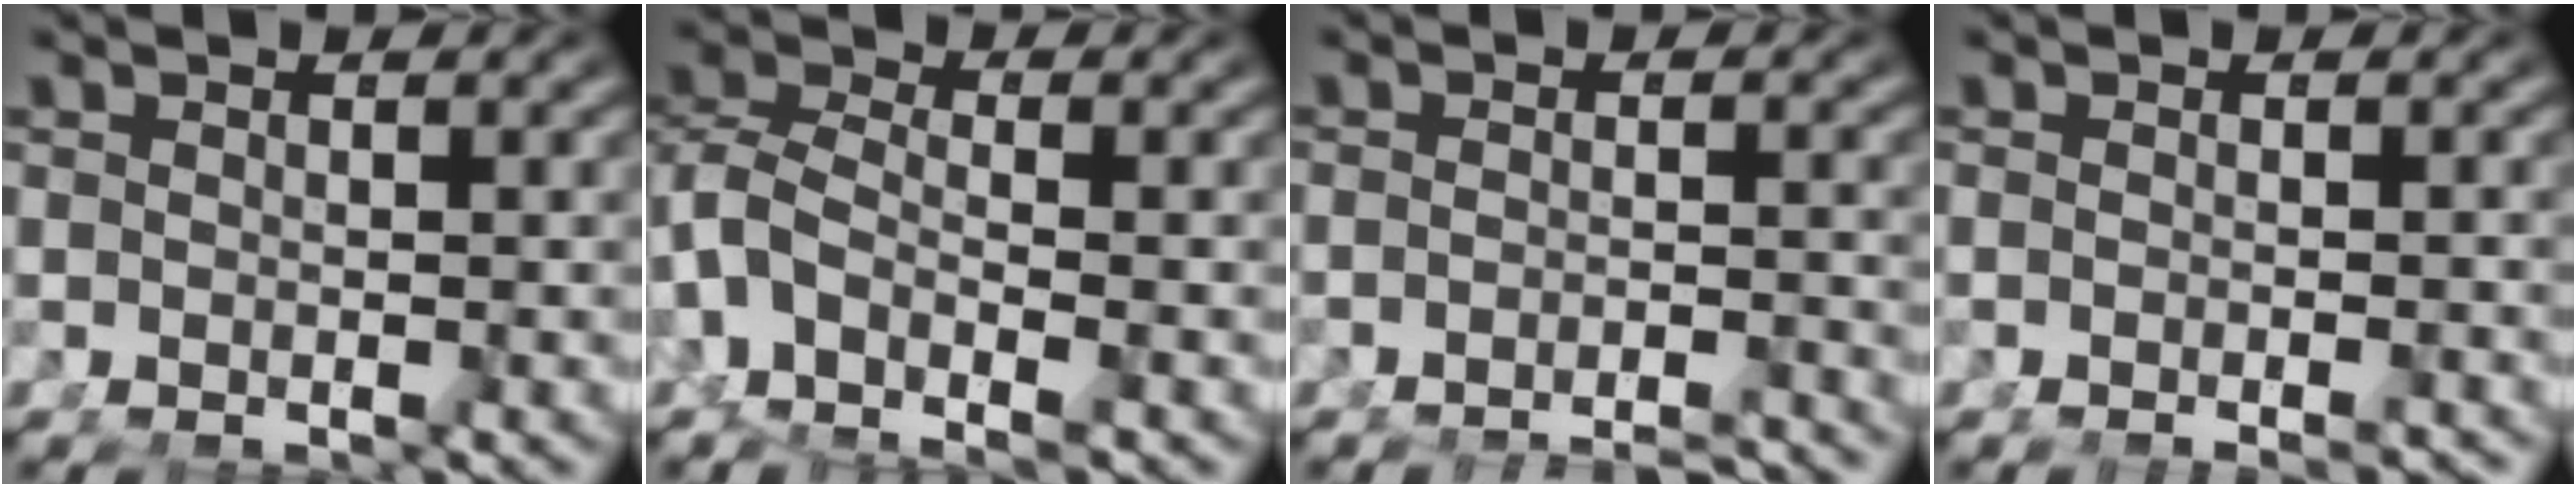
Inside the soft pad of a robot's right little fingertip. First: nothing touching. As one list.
[{"total": 7.4, "force": [-2.1, 5.9, 3.8], "torque": [-0.113, -0.026, -0.037]}, {"total": 7.4, "force": [-7.2, 0.8, 1.4], "torque": [-0.004, -0.013, -0.111]}, {"total": 2.3, "force": [-2.2, 0.3, 0.7], "torque": [-0.009, -0.003, -0.031]}]